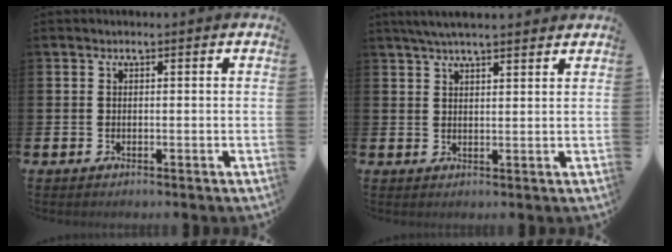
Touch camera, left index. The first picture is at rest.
{"total": 4.1, "force": [3.7, 0.4, 1.7], "torque": [-0.041, -0.005, 0.068]}